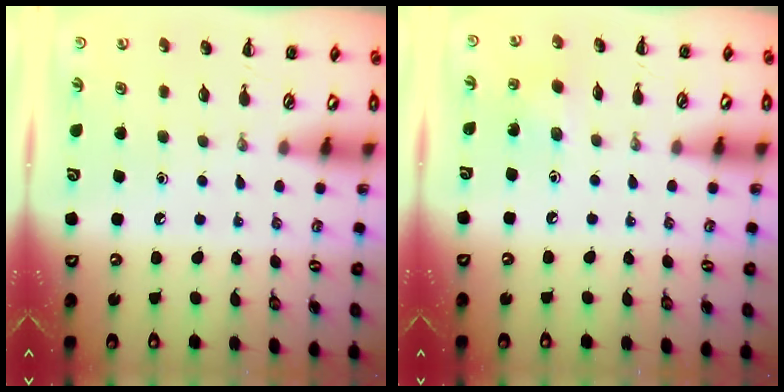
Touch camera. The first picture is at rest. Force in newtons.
{"total": 2.5, "press": 2.4, "slide": 0.7}